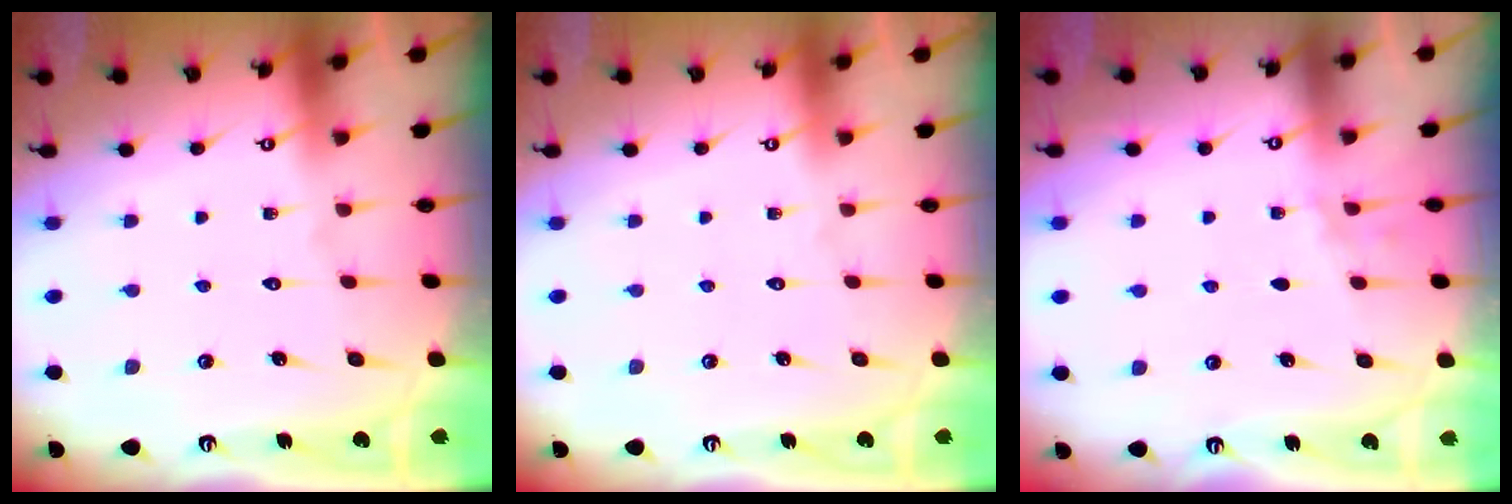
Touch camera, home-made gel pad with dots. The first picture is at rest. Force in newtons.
{"total": 0.0}
{"total": 2.5, "press": 1.6, "slide": 1.8}